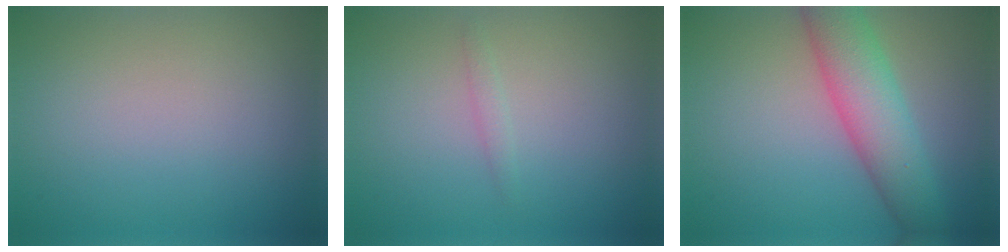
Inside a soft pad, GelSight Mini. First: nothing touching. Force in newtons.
{"total": 0.8, "press": 0.8, "slide": 0.0}
{"total": 6.3, "press": 6.3, "slide": 0.3}